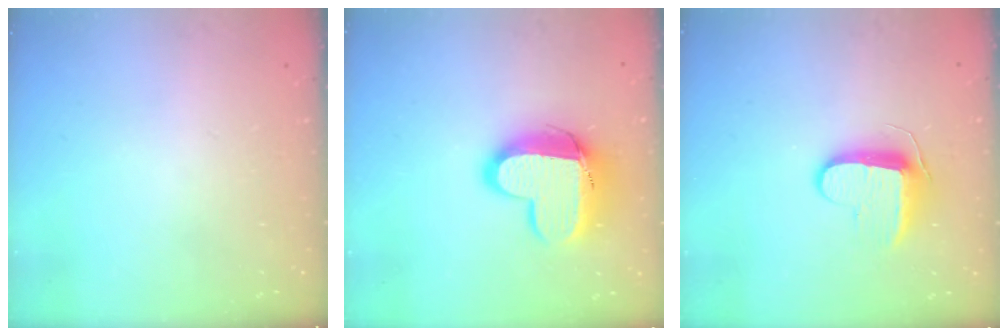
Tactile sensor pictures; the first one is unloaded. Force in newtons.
{"total": 14.3, "press": 14.3, "slide": 1.2}
{"total": 9.8, "press": 9.7, "slide": 0.9}